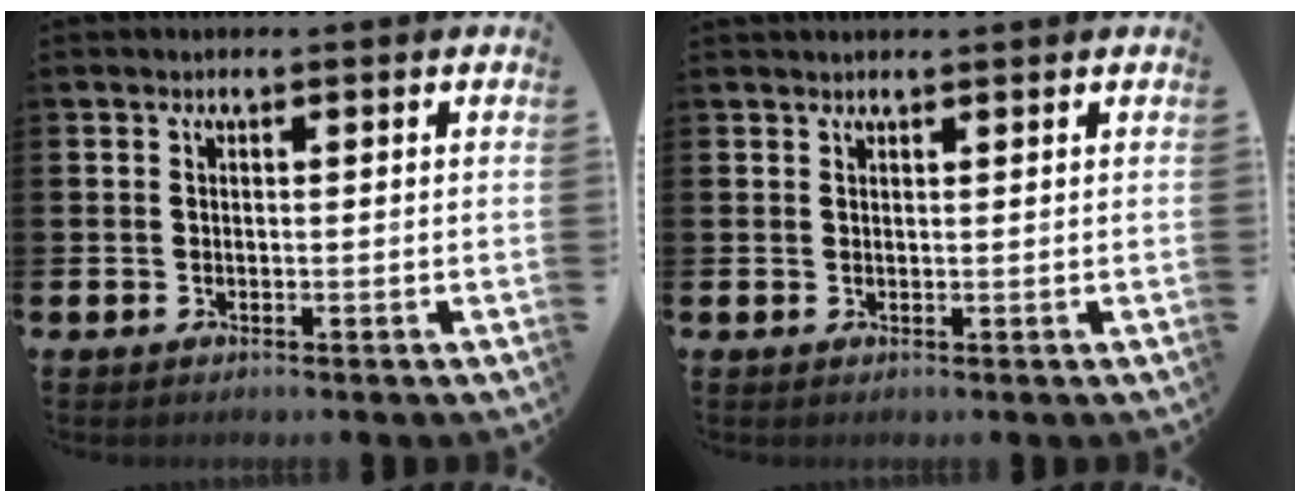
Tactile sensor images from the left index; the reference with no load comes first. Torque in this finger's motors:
{"motor_torque": [-0.56, -1.18, 0.02, 0.11]}